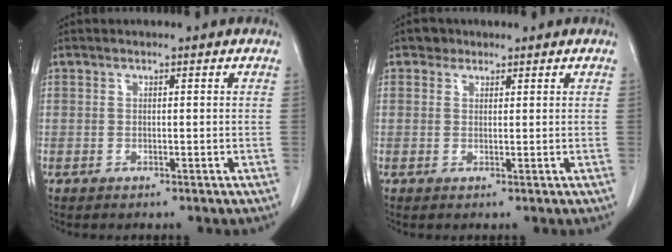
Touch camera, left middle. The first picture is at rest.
{"total": 1.7, "force": [1.1, 1.2, 0.1], "torque": [0.002, 0.001, 0.014]}